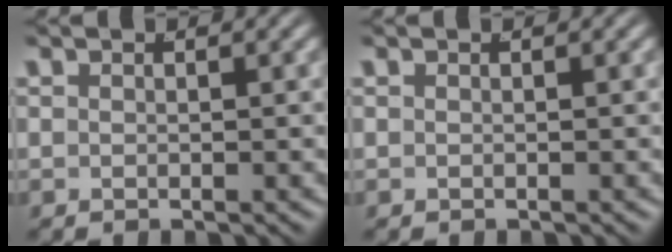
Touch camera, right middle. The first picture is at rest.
{"total": 0.0}